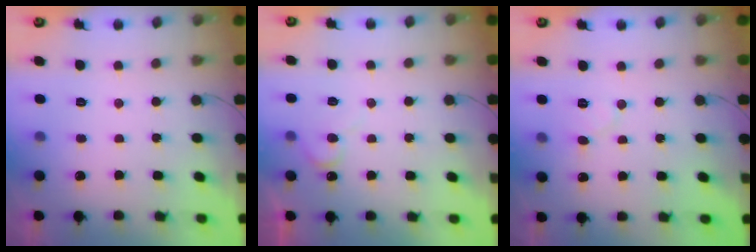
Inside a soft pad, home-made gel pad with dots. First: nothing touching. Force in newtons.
{"total": 7.0, "press": 6.9, "slide": 0.7}
{"total": 5.6, "press": 5.6, "slide": 0.7}